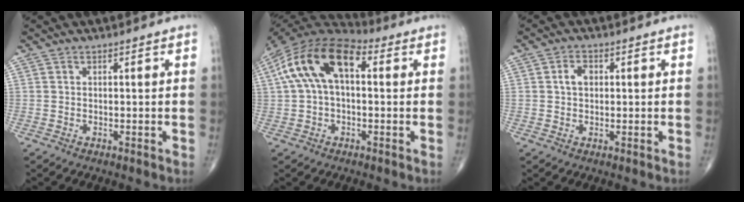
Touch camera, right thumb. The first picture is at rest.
{"total": 15.4, "force": [3.0, 8.4, 12.5], "torque": [-0.233, 0.043, 0.043]}
{"total": 3.0, "force": [0.5, 2.1, 2.1], "torque": [-0.035, 0.007, 0.008]}